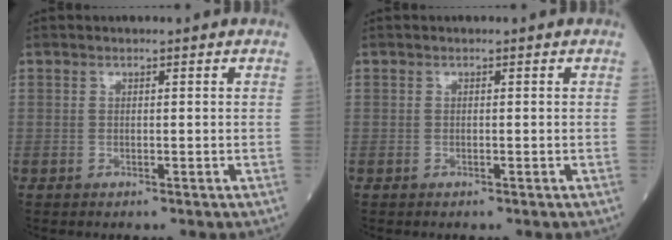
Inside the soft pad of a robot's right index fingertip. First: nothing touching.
{"total": 0.0}